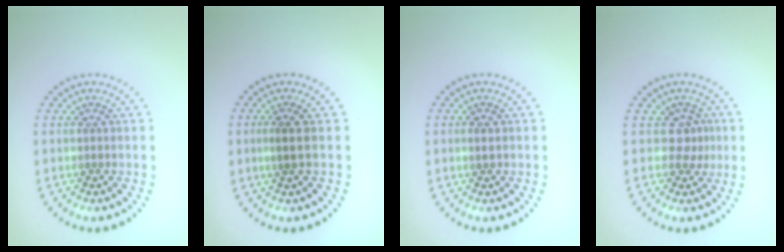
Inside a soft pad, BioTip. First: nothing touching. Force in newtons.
{"total": 1.7, "press": 1.4, "slide": 0.9}
{"total": 0.8, "press": 0.8, "slide": 0.1}
{"total": 1.7, "press": 1.3, "slide": 1.1}